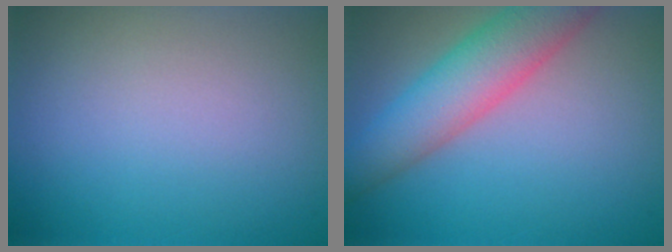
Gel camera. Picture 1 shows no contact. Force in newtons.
{"total": 6.4, "press": 6.3, "slide": 0.5}